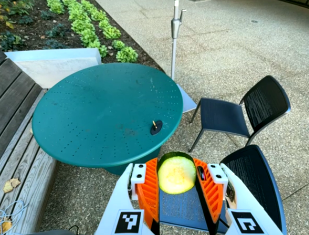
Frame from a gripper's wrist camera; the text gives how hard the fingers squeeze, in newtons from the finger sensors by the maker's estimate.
{"total": 14.4, "left": 14.6, "right": 14.1}